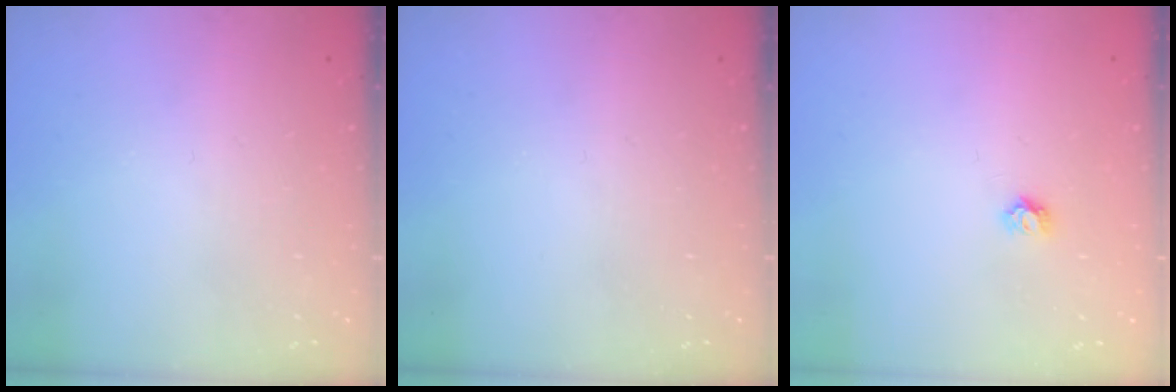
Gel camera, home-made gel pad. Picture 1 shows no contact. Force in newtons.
{"total": 0.0}
{"total": 3.8, "press": 3.8, "slide": 0.3}